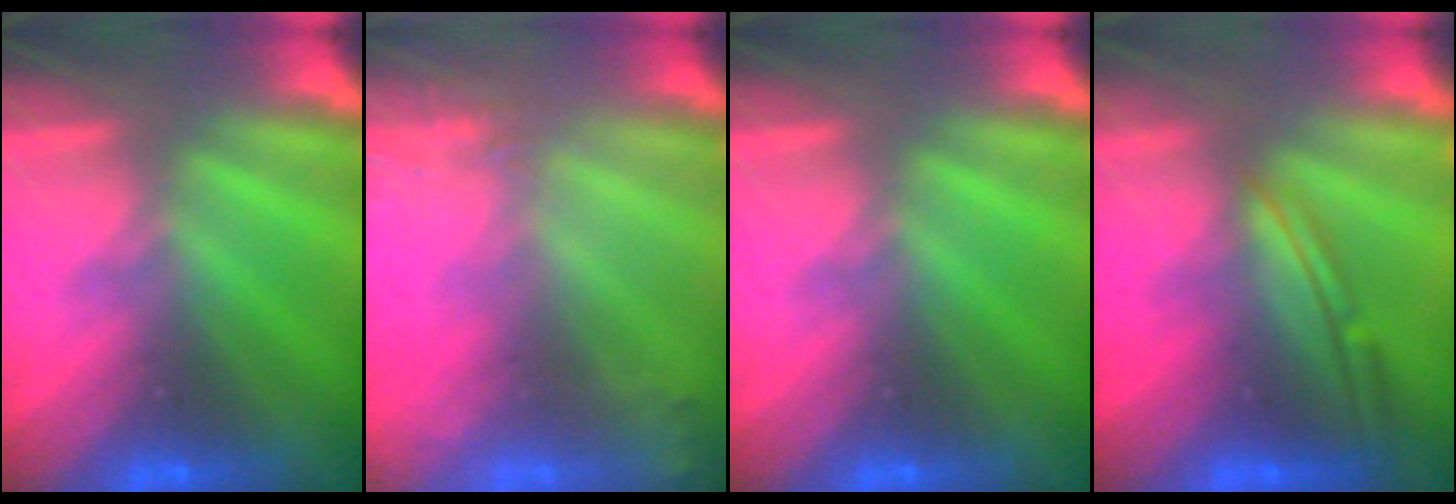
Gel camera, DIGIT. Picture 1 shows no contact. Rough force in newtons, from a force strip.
{"total": 2.4}
{"total": 0.0}
{"total": 5.5}